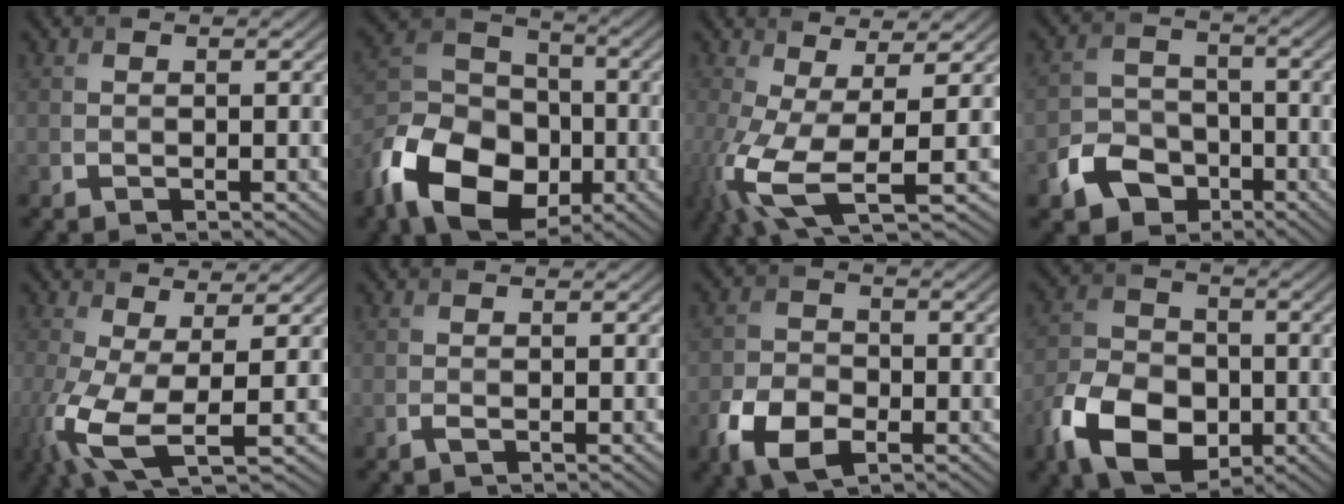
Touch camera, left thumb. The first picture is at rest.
{"total": 15.2, "force": [-6.9, 10.3, 8.9], "torque": [-0.209, -0.030, -0.151]}
{"total": 9.0, "force": [-2.0, 2.9, 8.3], "torque": [-0.191, -0.025, -0.034]}
{"total": 6.8, "force": [-3.6, 4.9, 3.0], "torque": [-0.069, -0.009, -0.078]}
{"total": 8.1, "force": [-1.7, 2.7, 7.4], "torque": [-0.182, -0.025, -0.032]}
{"total": 0.7, "force": [-0.3, 0.1, 0.6], "torque": [-0.014, -0.002, -0.007]}
{"total": 7.5, "force": [-3.7, 4.5, 4.7], "torque": [-0.109, -0.012, -0.075]}
{"total": 11.2, "force": [-4.8, 7.5, 6.9], "torque": [-0.160, -0.016, -0.102]}